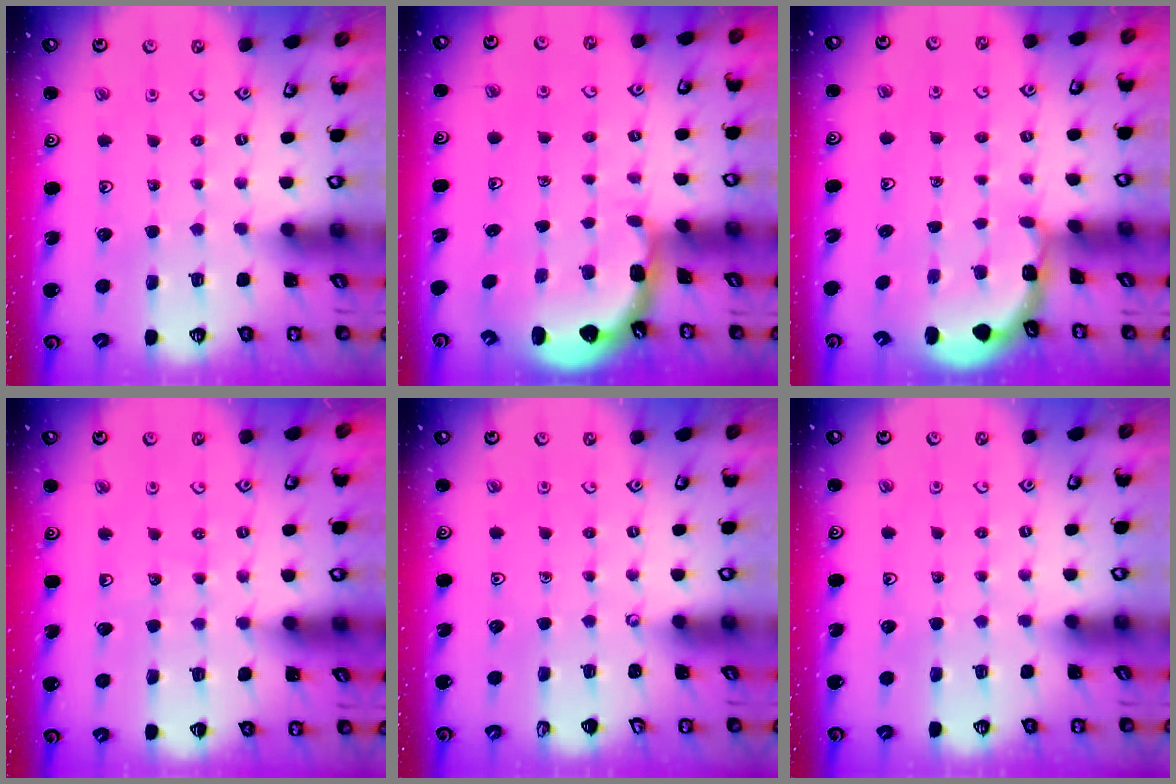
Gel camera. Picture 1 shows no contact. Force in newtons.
{"total": 2.4, "press": 1.7, "slide": 1.6}
{"total": 2.0, "press": 2.0, "slide": 0.3}
{"total": 3.6, "press": 3.5, "slide": 0.4}
{"total": 0.0}
{"total": 0.0}